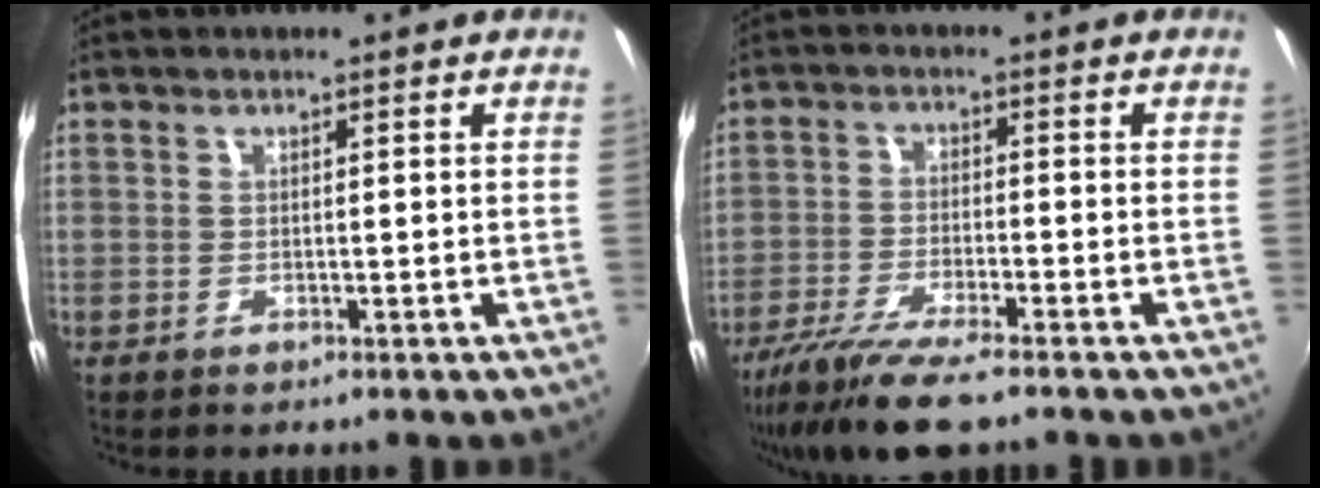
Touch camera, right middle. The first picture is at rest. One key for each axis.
{"total": 11.0, "fx": -8.5, "fy": 1.7, "fz": 6.8, "tx": -0.155, "ty": -0.039, "tz": -0.156}